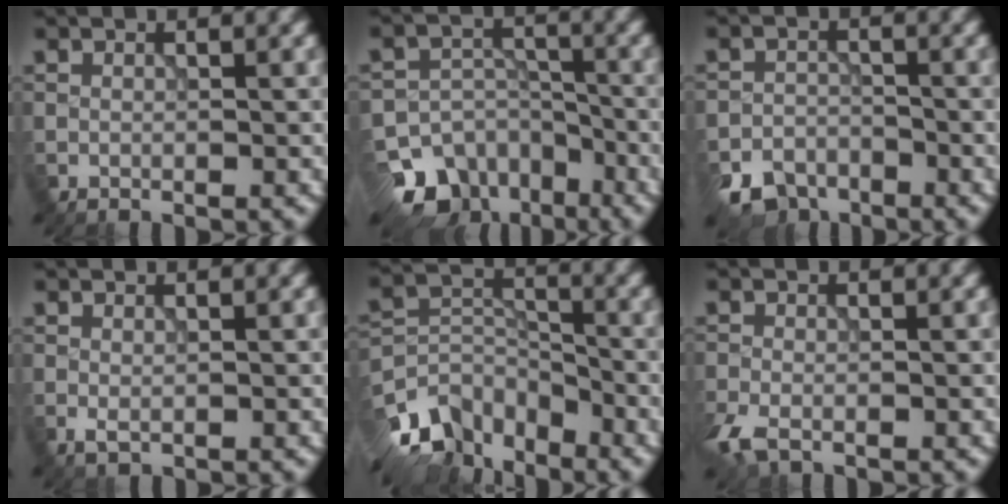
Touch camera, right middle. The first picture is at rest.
{"total": 9.8, "force": [-6.4, 6.9, 2.7], "torque": [-0.039, -0.011, -0.105]}
{"total": 5.0, "force": [-3.9, 2.9, 1.2], "torque": [-0.015, -0.013, -0.068]}
{"total": 0.8, "force": [-0.2, 0.4, 0.7], "torque": [-0.014, -0.006, -0.002]}
{"total": 8.6, "force": [-6.5, 4.6, 3.4], "torque": [-0.063, -0.007, -0.125]}
{"total": 2.7, "force": [-1.7, 1.3, 1.7], "torque": [-0.040, -0.007, -0.038]}